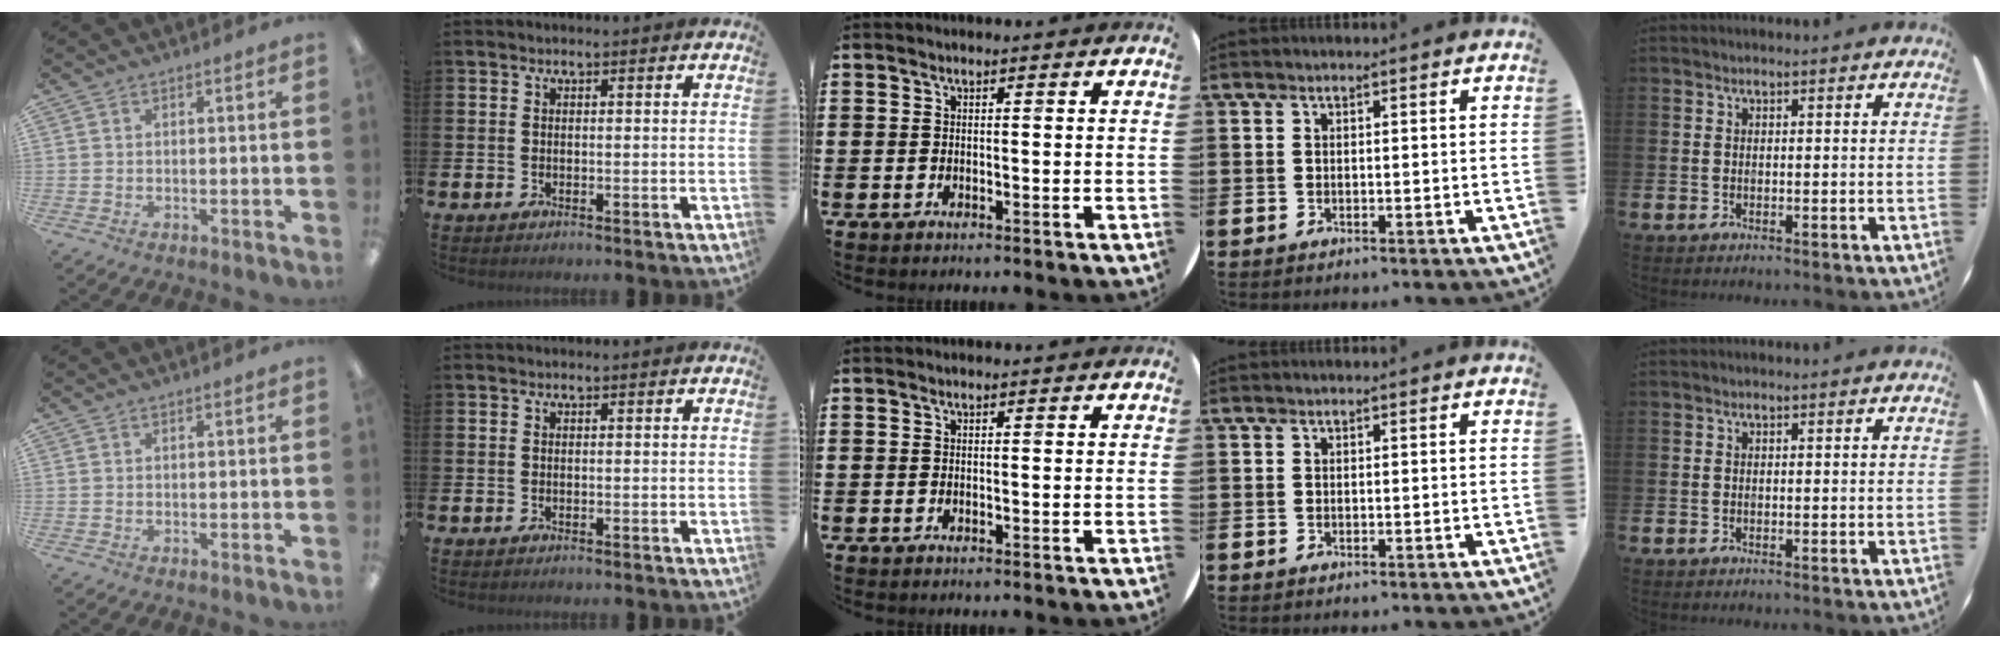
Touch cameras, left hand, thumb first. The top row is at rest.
{}